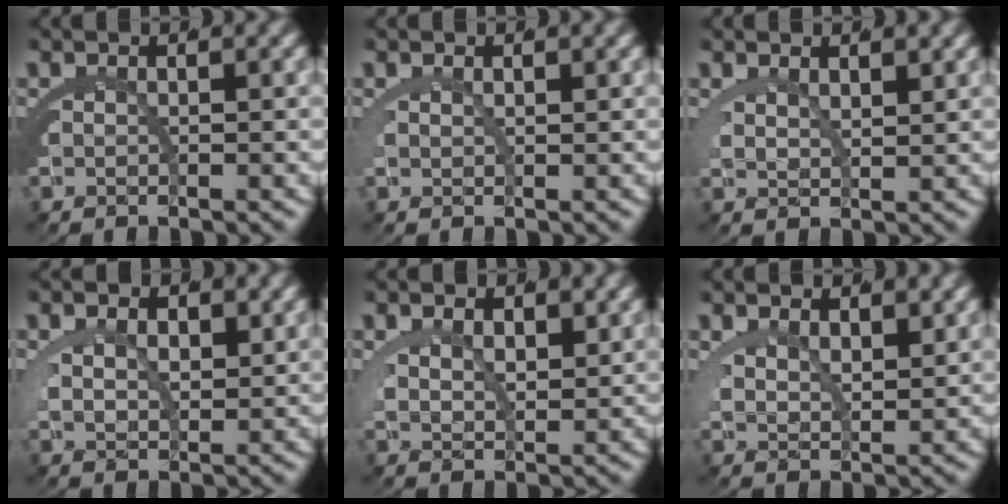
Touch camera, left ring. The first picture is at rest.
{"total": 0.6, "force": [0.3, 0.6, 0.1], "torque": [-0.002, 0.000, 0.002]}
{"total": 1.9, "force": [1.1, 1.4, 0.7], "torque": [-0.012, -0.001, 0.017]}
{"total": 3.2, "force": [0.6, 2.5, 1.8], "torque": [-0.030, -0.005, 0.010]}
{"total": 3.0, "force": [0.8, 2.4, 1.6], "torque": [-0.029, -0.007, 0.014]}
{"total": 2.9, "force": [1.3, 2.2, 1.4], "torque": [-0.030, -0.007, 0.022]}